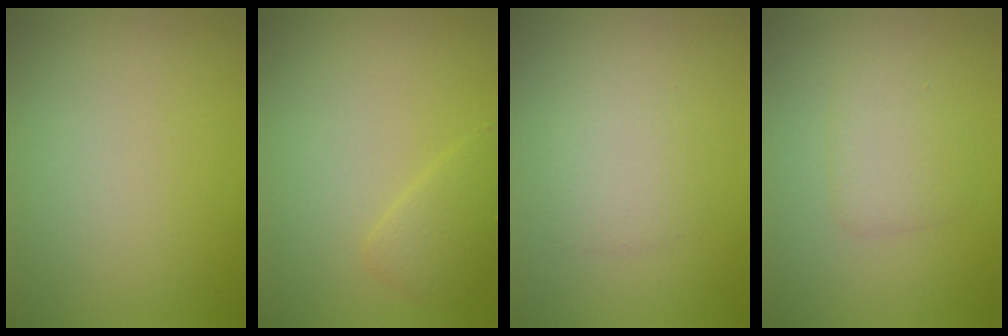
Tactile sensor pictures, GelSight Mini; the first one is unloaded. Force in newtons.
{"total": 1.7, "press": 1.7, "slide": 0.1}
{"total": 1.9, "press": 1.9, "slide": 0.1}
{"total": 2.0, "press": 2.0, "slide": 0.2}